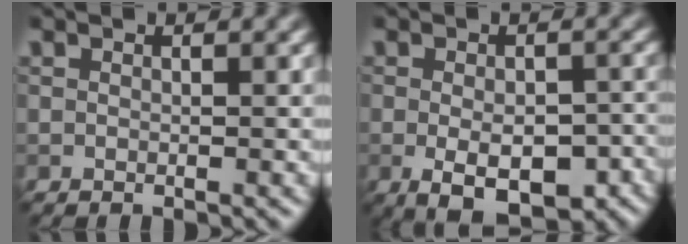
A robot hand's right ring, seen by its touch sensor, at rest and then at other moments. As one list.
[{"total": 8.1, "force": [-2.9, 3.8, 6.6], "torque": [-0.096, -0.020, -0.031]}]